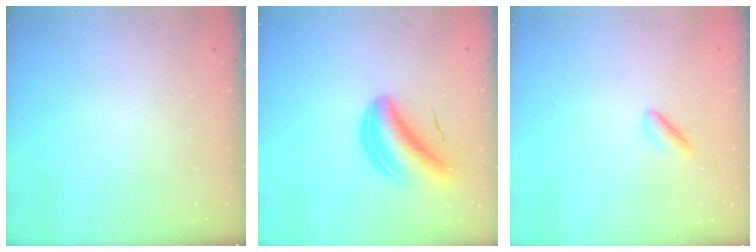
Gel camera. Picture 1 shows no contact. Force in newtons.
{"total": 8.1, "press": 7.6, "slide": 2.7}
{"total": 2.5, "press": 2.3, "slide": 1.1}